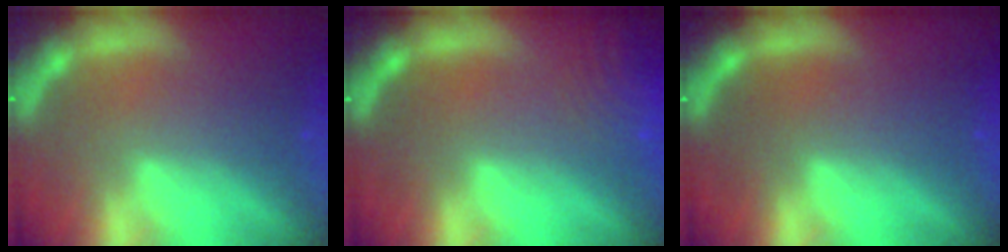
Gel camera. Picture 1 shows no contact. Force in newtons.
{"total": 8.0}
{"total": 0.0}